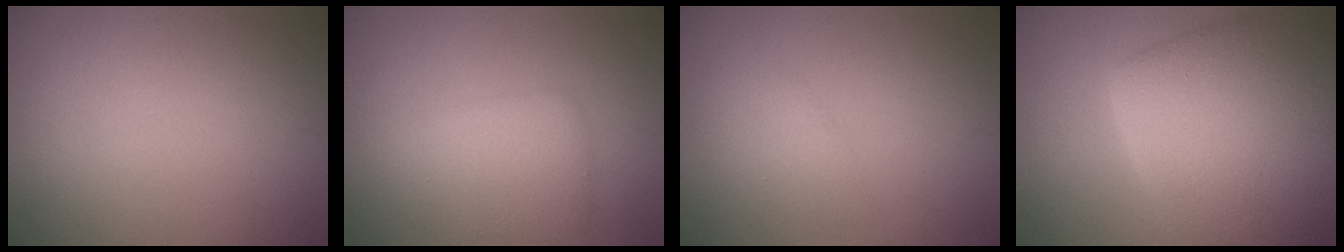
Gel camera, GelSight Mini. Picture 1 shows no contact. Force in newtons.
{"total": 3.7, "press": 3.7, "slide": 0.1}
{"total": 1.3, "press": 1.3, "slide": 0.1}
{"total": 13.0, "press": 13.0, "slide": 0.5}